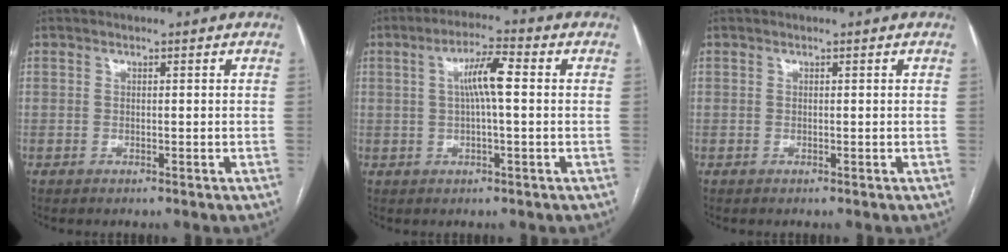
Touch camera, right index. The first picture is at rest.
{"total": 6.2, "force": [0.8, 0.6, 6.1], "torque": [-0.112, 0.015, 0.012]}
{"total": 0.0}